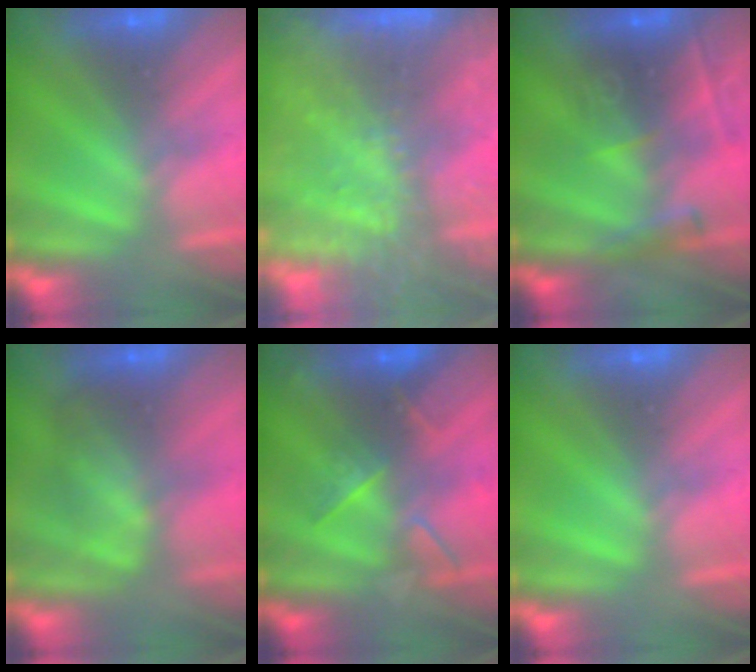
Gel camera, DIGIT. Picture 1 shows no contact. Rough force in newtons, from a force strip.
{"total": 5.6}
{"total": 2.9}
{"total": 2.1}
{"total": 2.9}
{"total": 0.0}